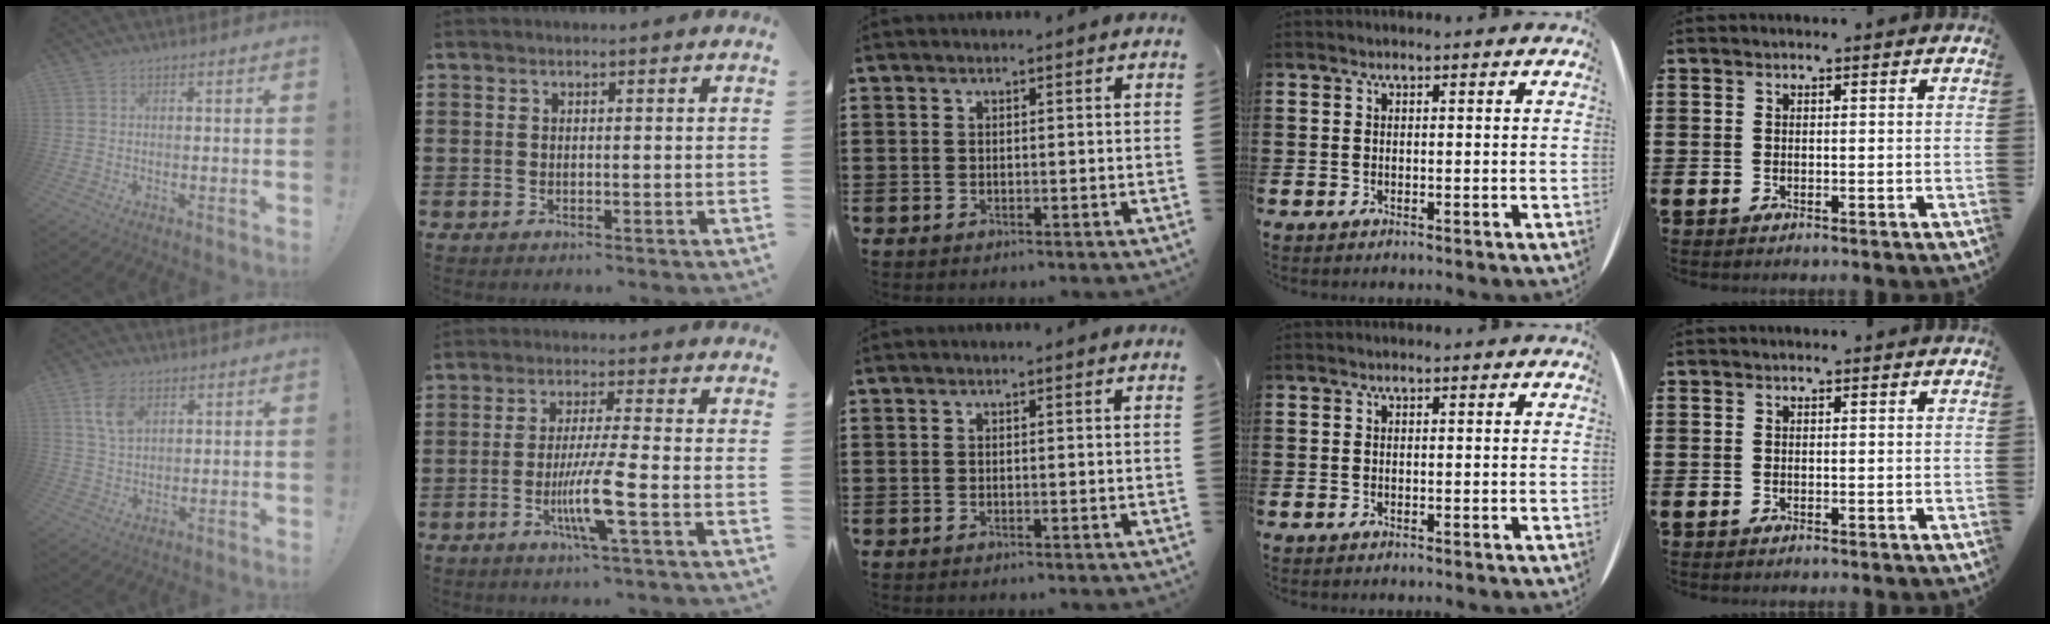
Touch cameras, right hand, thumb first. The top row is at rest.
{"thumb": {"total": 7.4, "force": [3.3, 4.5, 4.9], "torque": [-0.076, -0.009, 0.062]}, "index": {"total": 8.0, "force": [-2.8, 0.1, 7.5], "torque": [-0.152, -0.020, -0.055]}}